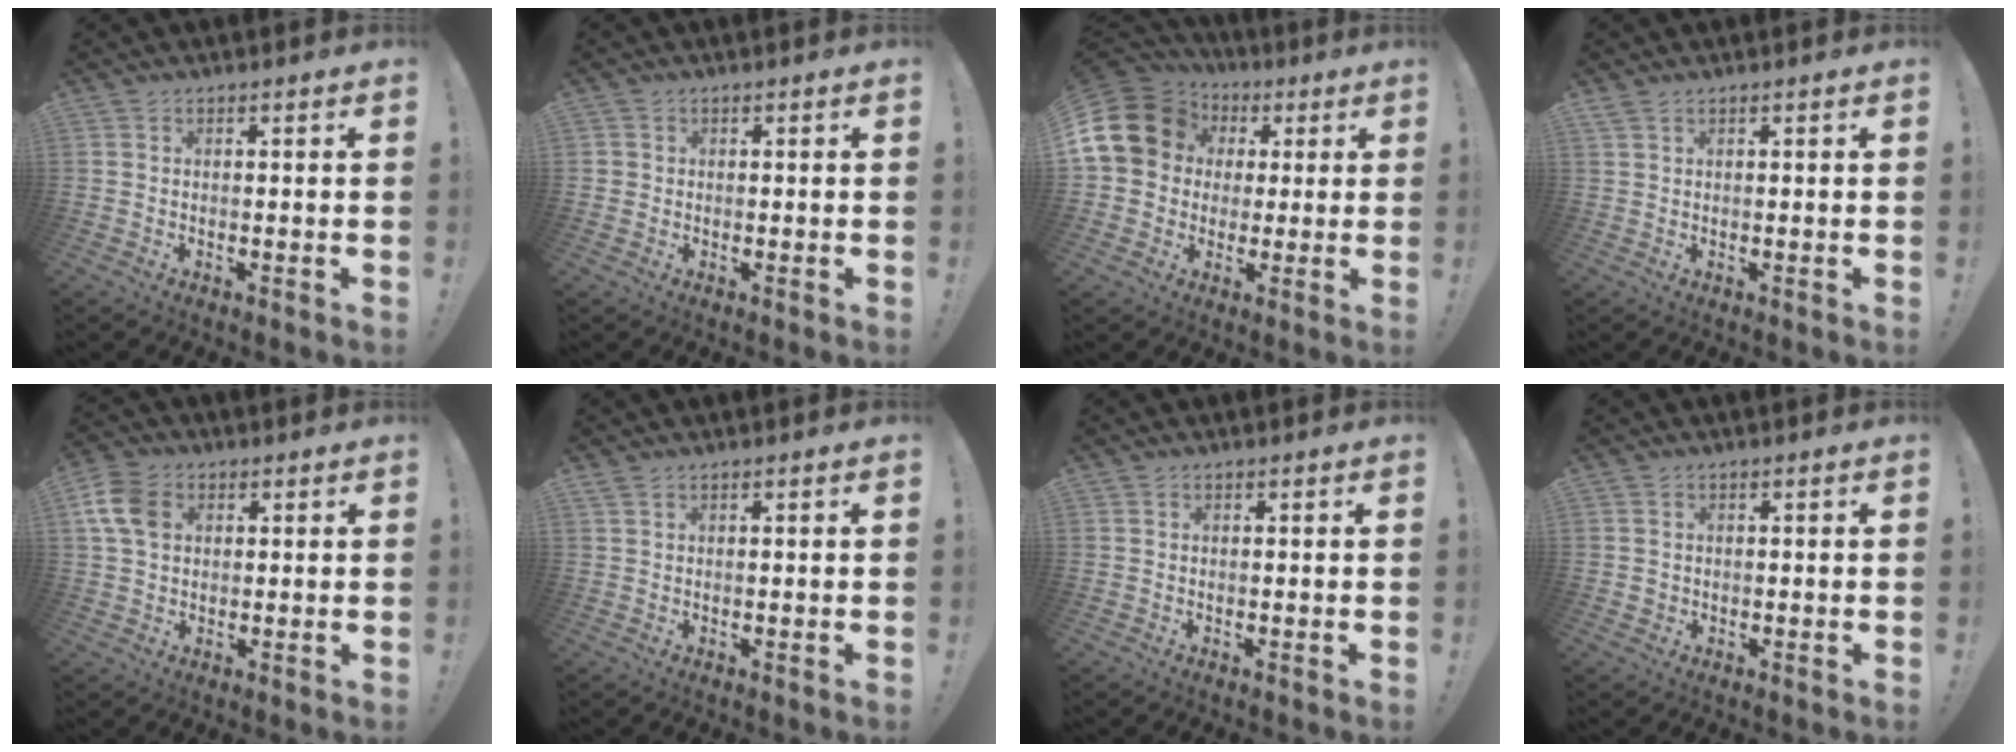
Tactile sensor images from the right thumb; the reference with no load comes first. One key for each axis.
{"total": 1.1, "fx": 0.2, "fy": 1.0, "fz": 0.2, "tx": -0.006, "ty": 0.003, "tz": 0.004}
{"total": 17.4, "fx": 4.0, "fy": 14.6, "fz": 8.5, "tx": -0.160, "ty": -0.005, "tz": 0.088}
{"total": 1.7, "fx": 1.2, "fy": 0.3, "fz": 1.1, "tx": -0.026, "ty": 0.002, "tz": 0.024}
{"total": 10.1, "fx": 2.6, "fy": 7.7, "fz": 6.0, "tx": -0.122, "ty": 0.012, "tz": 0.057}
{"total": 1.3, "fx": 0.9, "fy": 0.2, "fz": 0.9, "tx": -0.023, "ty": 0.001, "tz": 0.019}
{"total": 0.0}
{"total": 1.6, "fx": 0.4, "fy": 1.5, "fz": 0.3, "tx": -0.001, "ty": -0.002, "tz": 0.007}